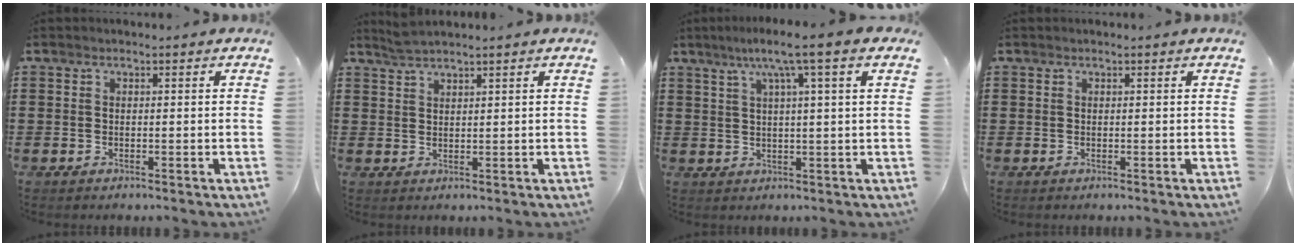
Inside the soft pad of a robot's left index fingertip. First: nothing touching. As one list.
[{"total": 2.1, "force": [1.9, -0.1, 0.7], "torque": [-0.018, 0.002, 0.037]}, {"total": 6.2, "force": [3.1, -0.5, 5.4], "torque": [-0.113, 0.003, 0.047]}, {"total": 0.0}]